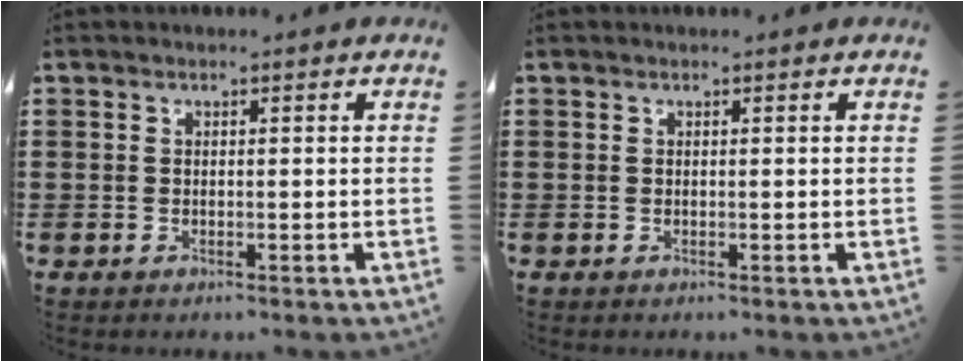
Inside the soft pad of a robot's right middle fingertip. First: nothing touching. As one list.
[{"total": 0.0}]